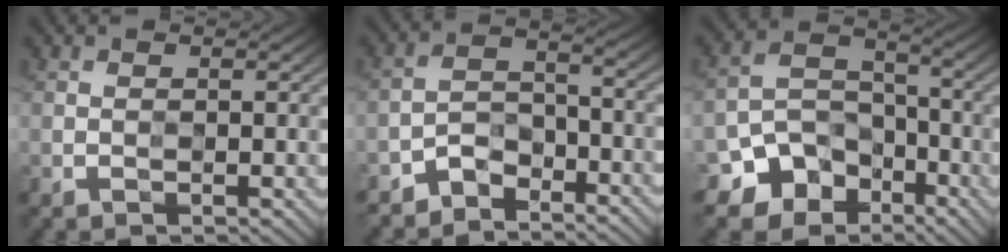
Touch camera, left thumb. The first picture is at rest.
{"total": 5.6, "force": [-4.9, 2.2, 1.8], "torque": [-0.030, 0.000, -0.105]}
{"total": 10.5, "force": [-7.0, 7.0, 3.4], "torque": [-0.082, -0.008, -0.125]}